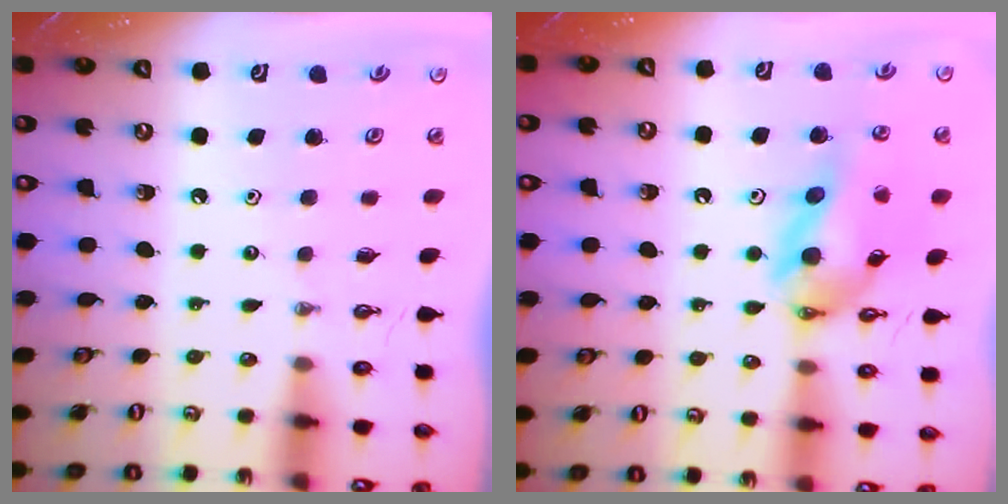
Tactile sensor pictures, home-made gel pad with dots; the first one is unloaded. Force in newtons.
{"total": 14.0, "press": 13.8, "slide": 2.3}